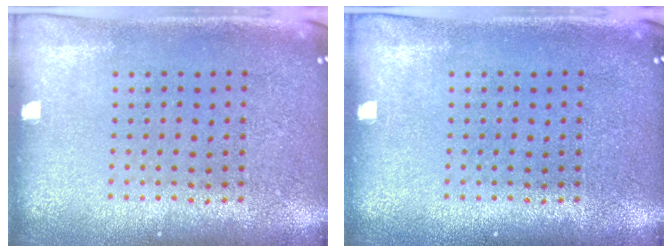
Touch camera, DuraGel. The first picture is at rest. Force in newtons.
{"total": 0.0}